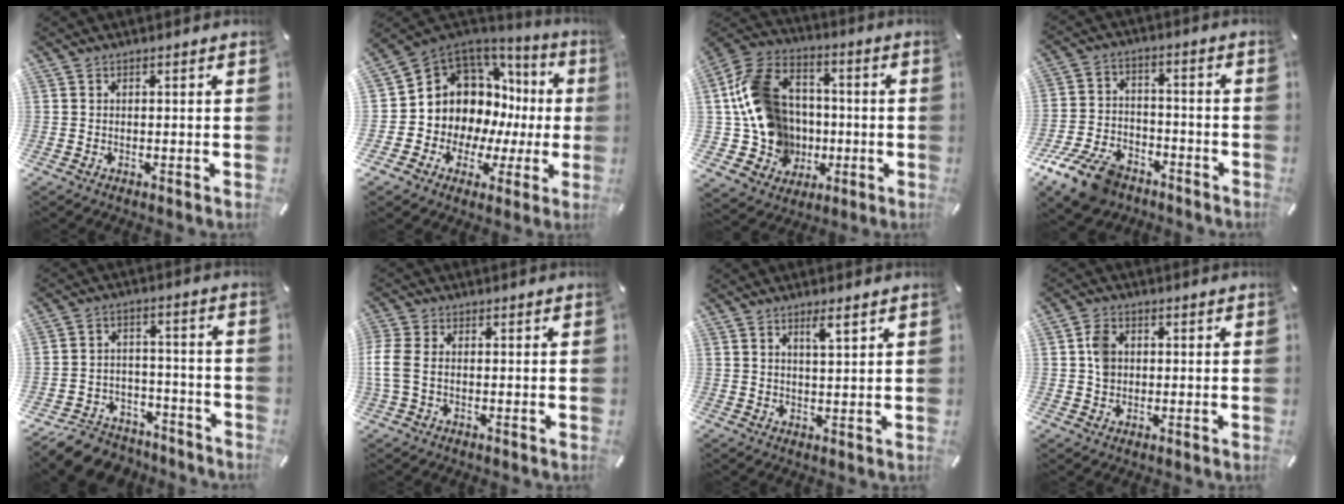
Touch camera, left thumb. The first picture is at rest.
{"total": 12.3, "force": [3.7, 10.5, 5.2], "torque": [-0.097, -0.056, 0.085]}
{"total": 18.1, "force": [-0.1, 16.0, 8.4], "torque": [-0.159, 0.009, 0.013]}
{"total": 12.4, "force": [-8.3, 7.2, 5.8], "torque": [-0.109, 0.057, -0.151]}
{"total": 8.9, "force": [-7.1, 5.0, 2.2], "torque": [-0.026, 0.050, -0.128]}
{"total": 5.0, "force": [-0.5, 2.9, 4.1], "torque": [-0.097, -0.002, -0.012]}
{"total": 3.6, "force": [2.4, 0.4, 2.6], "torque": [-0.056, -0.002, 0.041]}
{"total": 4.7, "force": [0.5, 3.9, 2.6], "torque": [-0.037, 0.004, 0.005]}